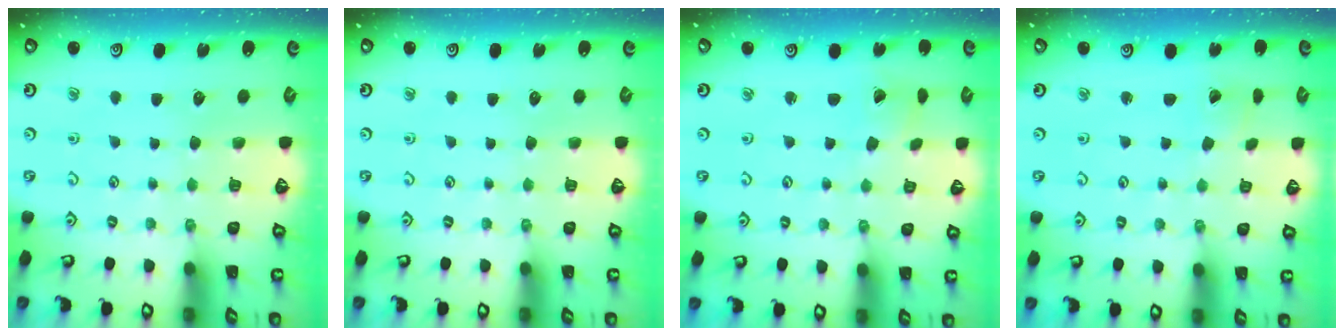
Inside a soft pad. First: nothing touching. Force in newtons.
{"total": 0.0}
{"total": 2.9, "press": 2.9, "slide": 0.3}
{"total": 2.0, "press": 2.0, "slide": 0.2}